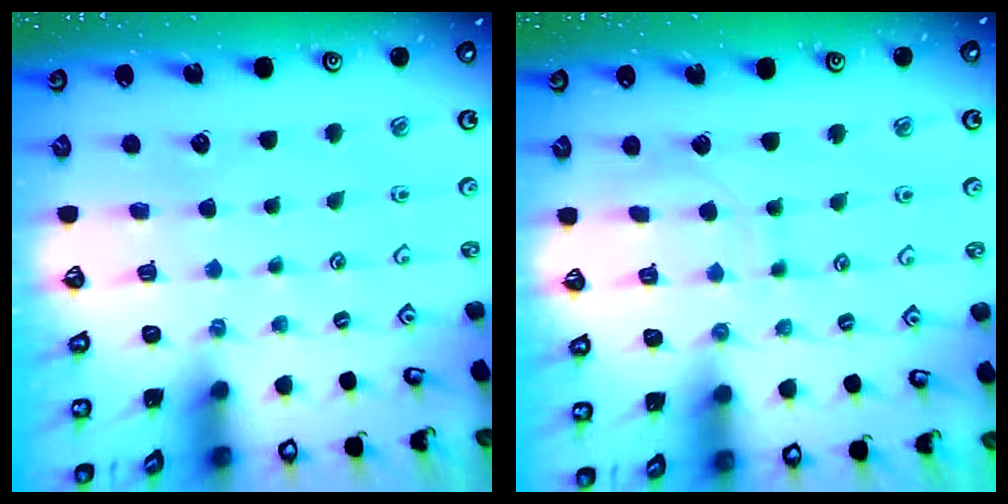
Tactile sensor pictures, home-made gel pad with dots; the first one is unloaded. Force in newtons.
{"total": 6.1, "press": 6.1, "slide": 0.6}